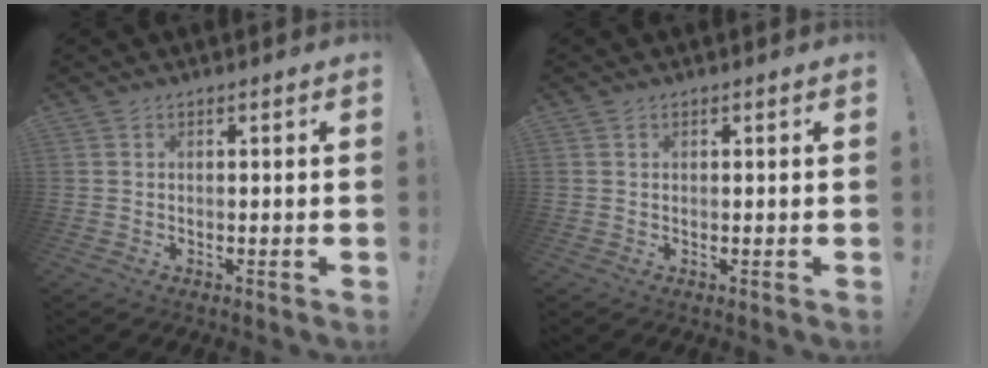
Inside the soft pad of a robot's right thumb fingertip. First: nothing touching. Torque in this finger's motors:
{"motor_torque": [-0.08, -0.21, -0.03, 0.03, 0.03]}